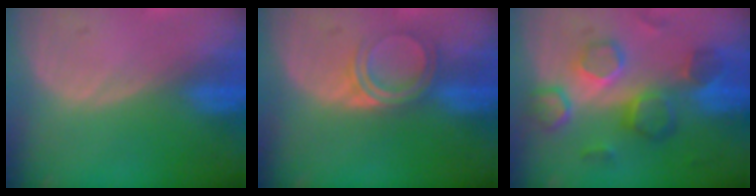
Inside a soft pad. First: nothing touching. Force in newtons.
{"total": 4.7, "press": 4.2, "slide": 2.1}
{"total": 9.1, "press": 8.6, "slide": 3.0}